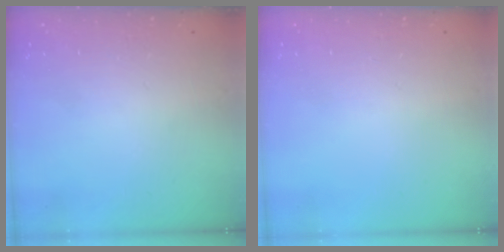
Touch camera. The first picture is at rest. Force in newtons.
{"total": 0.0}